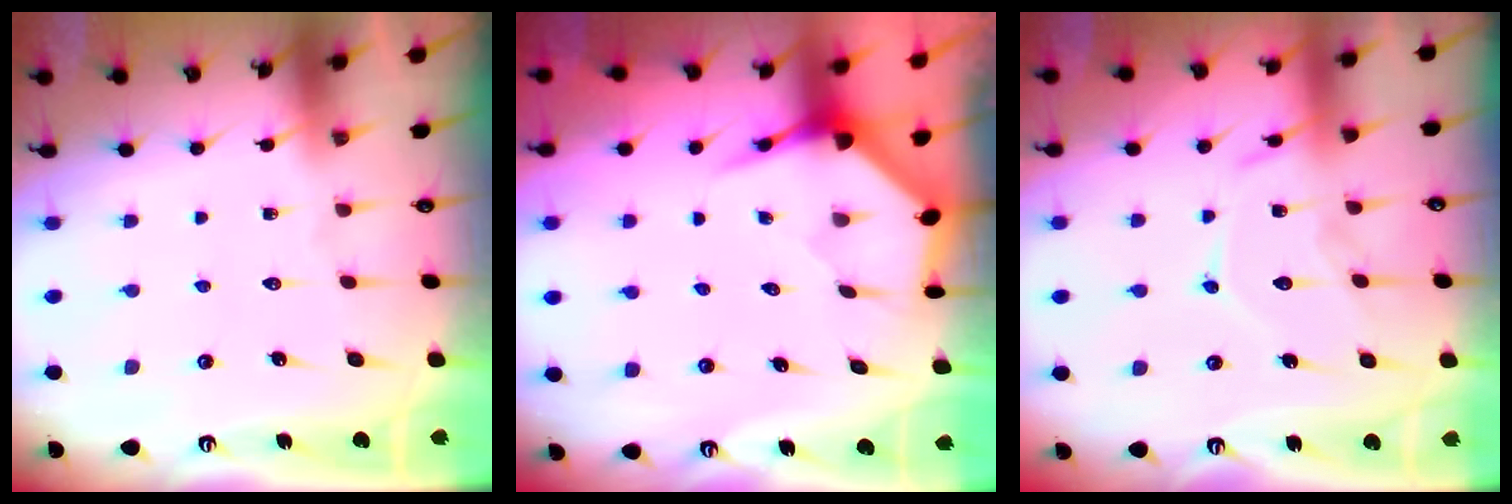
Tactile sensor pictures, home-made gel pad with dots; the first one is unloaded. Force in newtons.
{"total": 4.0, "press": 4.0, "slide": 0.4}
{"total": 11.0, "press": 11.0, "slide": 0.5}